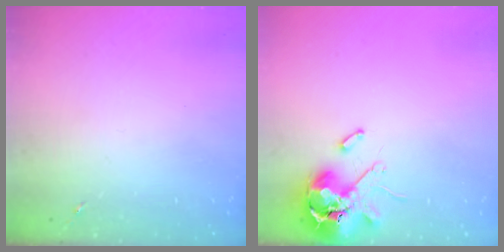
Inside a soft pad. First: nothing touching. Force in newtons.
{"total": 12.2, "press": 12.0, "slide": 1.8}